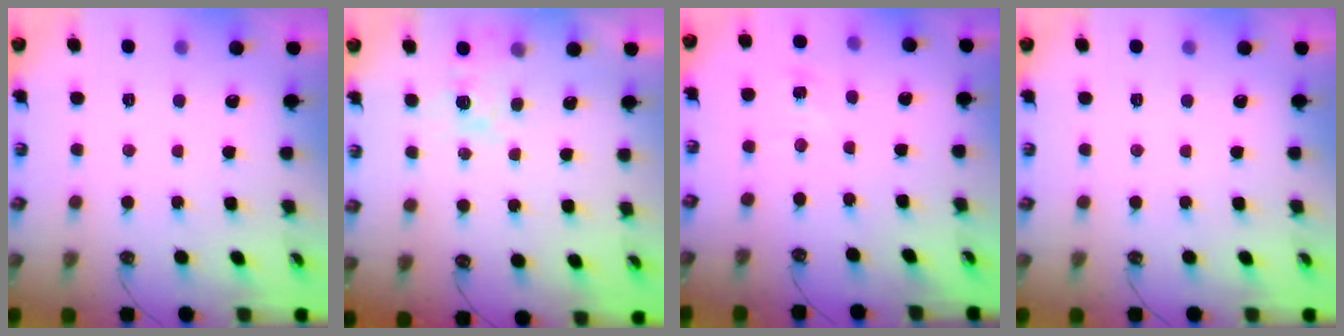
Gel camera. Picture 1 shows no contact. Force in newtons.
{"total": 4.4, "press": 4.4, "slide": 0.4}
{"total": 3.7, "press": 3.7, "slide": 0.4}
{"total": 0.0}